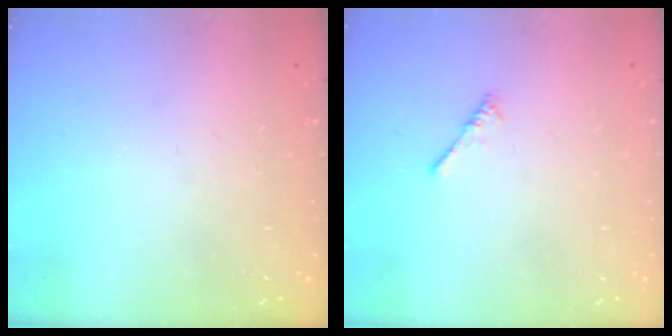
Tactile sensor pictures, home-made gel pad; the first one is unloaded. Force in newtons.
{"total": 0.0}